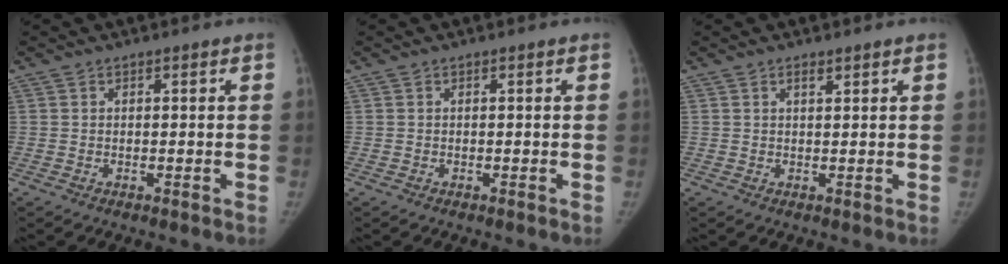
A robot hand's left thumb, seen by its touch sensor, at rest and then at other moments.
{"total": 0.0}
{"total": 1.3, "force": [0.9, 0.4, 0.7], "torque": [-0.011, -0.006, 0.017]}